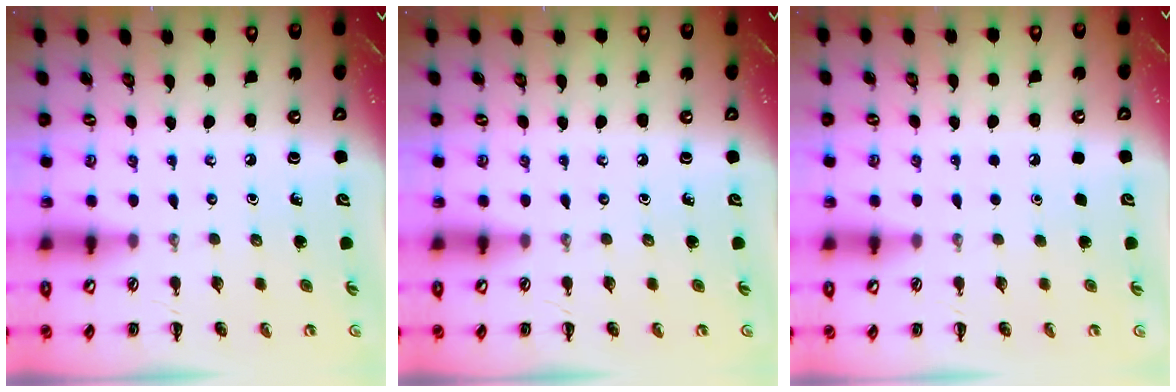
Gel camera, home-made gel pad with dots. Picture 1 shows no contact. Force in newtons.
{"total": 0.0}
{"total": 1.8, "press": 1.8, "slide": 0.1}